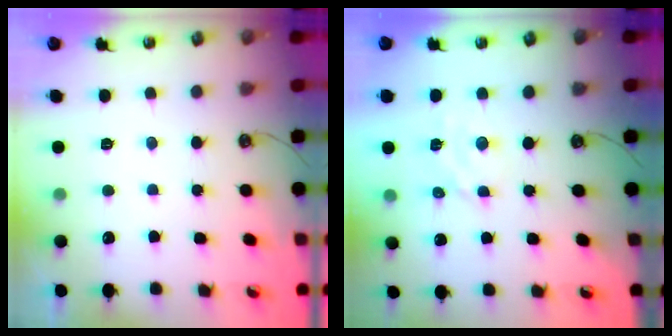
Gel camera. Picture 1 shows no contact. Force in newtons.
{"total": 4.5, "press": 4.4, "slide": 1.0}